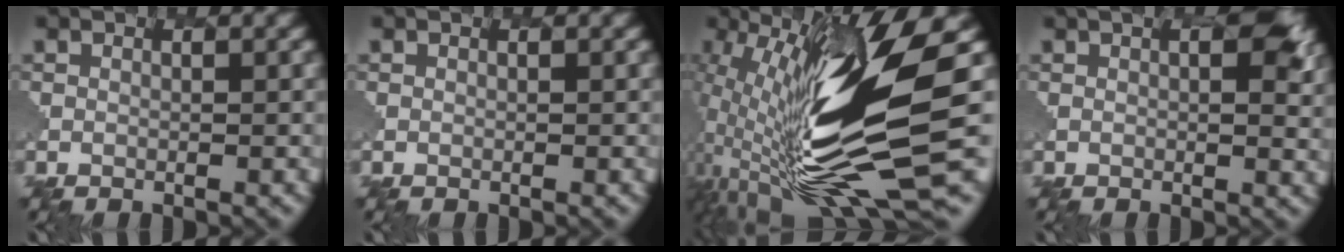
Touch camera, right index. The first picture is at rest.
{"total": 0.0}
{"total": 12.1, "force": [0.6, 2.7, 11.8], "torque": [-0.284, 0.004, 0.002]}
{"total": 1.6, "force": [1.6, 0.0, 0.3], "torque": [-0.002, 0.020, -0.002]}